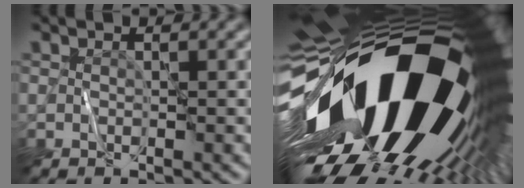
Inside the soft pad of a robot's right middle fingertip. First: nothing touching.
{"total": 22.3, "force": [-0.8, 11.5, 19.1], "torque": [-0.345, -0.077, -0.015]}